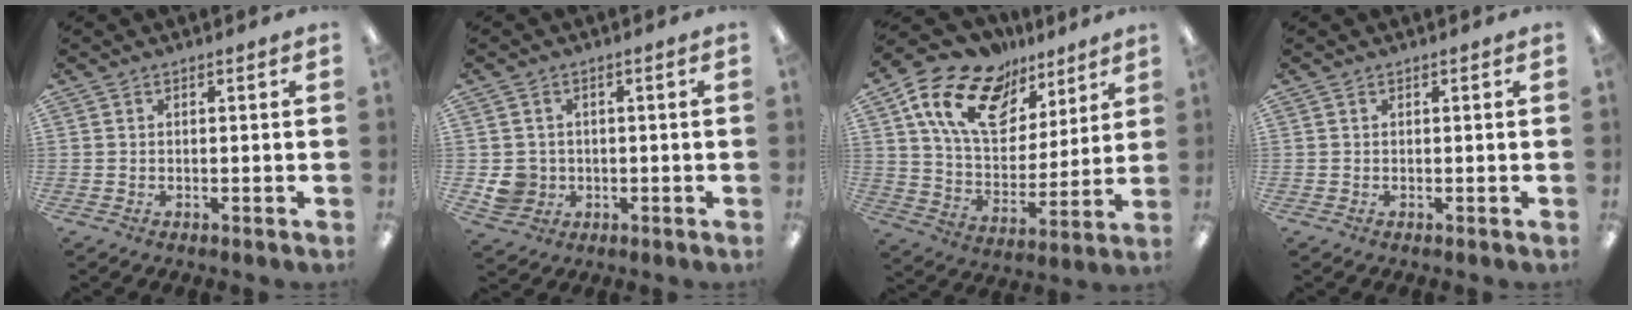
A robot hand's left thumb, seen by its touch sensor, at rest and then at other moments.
{"total": 4.9, "force": [-0.3, 4.7, 1.1], "torque": [-0.025, 0.009, -0.002]}
{"total": 18.3, "force": [10.7, 11.0, 9.8], "torque": [-0.177, -0.044, 0.197]}
{"total": 0.0}